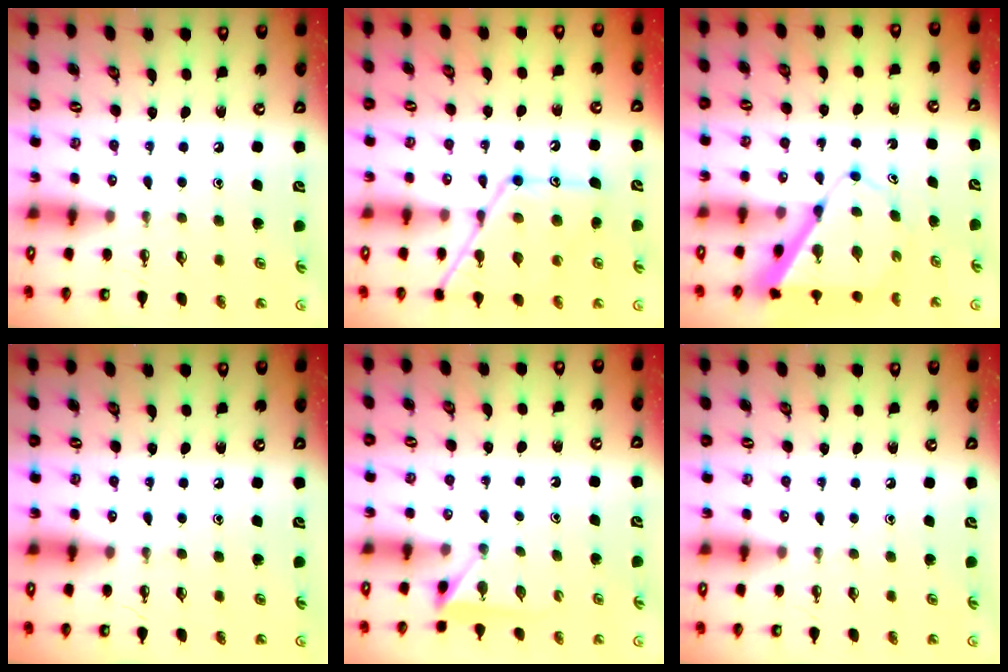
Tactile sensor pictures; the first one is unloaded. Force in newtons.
{"total": 13.9, "press": 13.9, "slide": 1.2}
{"total": 8.7, "press": 8.7, "slide": 0.7}
{"total": 0.0}
{"total": 3.0, "press": 3.0, "slide": 0.4}
{"total": 0.0}